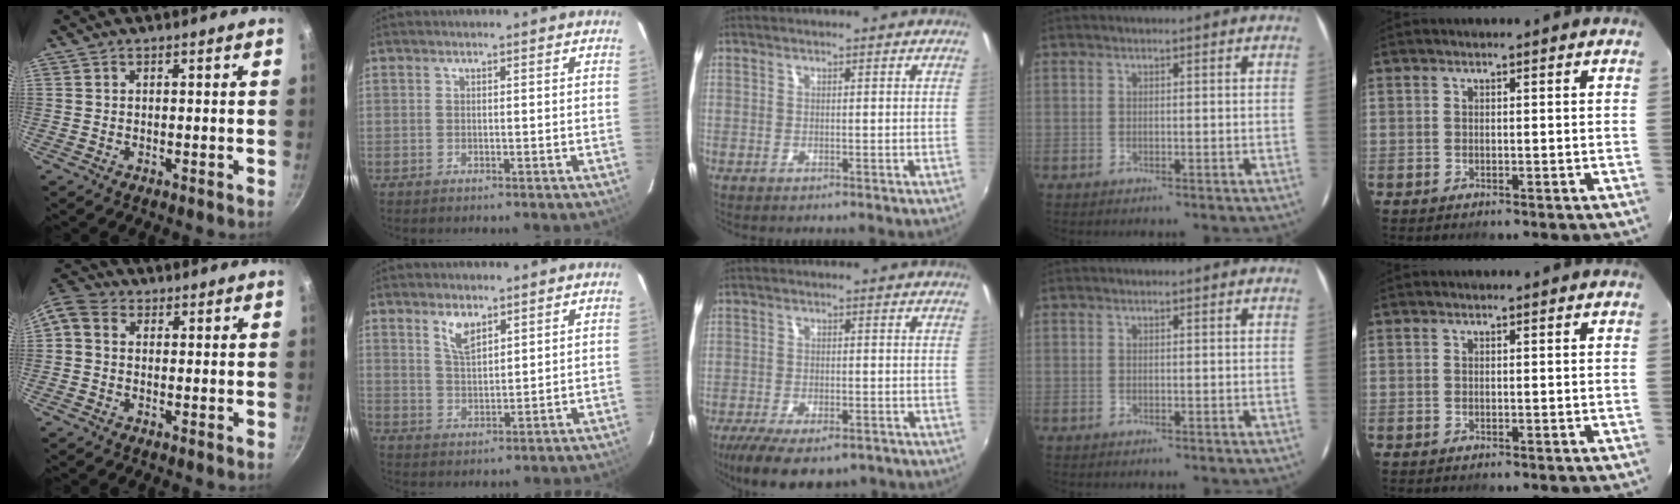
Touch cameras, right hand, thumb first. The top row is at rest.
{"thumb": {"total": 5.4, "force": [0.2, 4.4, 3.2], "torque": [-0.073, 0.025, -0.011]}, "index": {"total": 4.7, "force": [3.0, 1.9, 3.0], "torque": [-0.056, 0.001, 0.059]}, "middle": {"total": 12.6, "force": [-8.5, 5.1, 7.8], "torque": [-0.167, -0.039, -0.129]}}